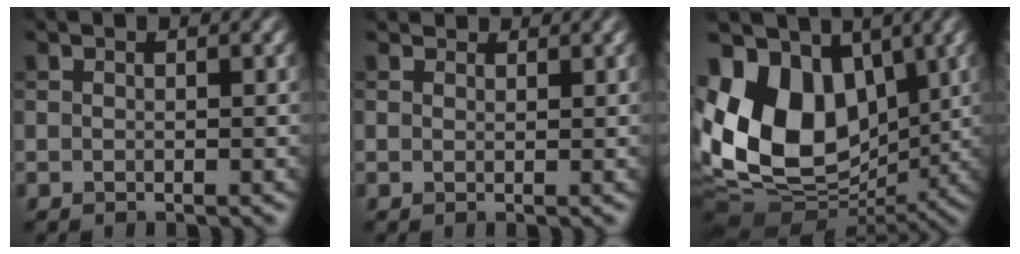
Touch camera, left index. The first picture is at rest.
{"total": 1.3, "force": [1.1, 0.6, 0.3], "torque": [-0.013, -0.002, 0.011]}
{"total": 13.2, "force": [1.4, 9.1, 9.4], "torque": [-0.202, 0.002, 0.012]}